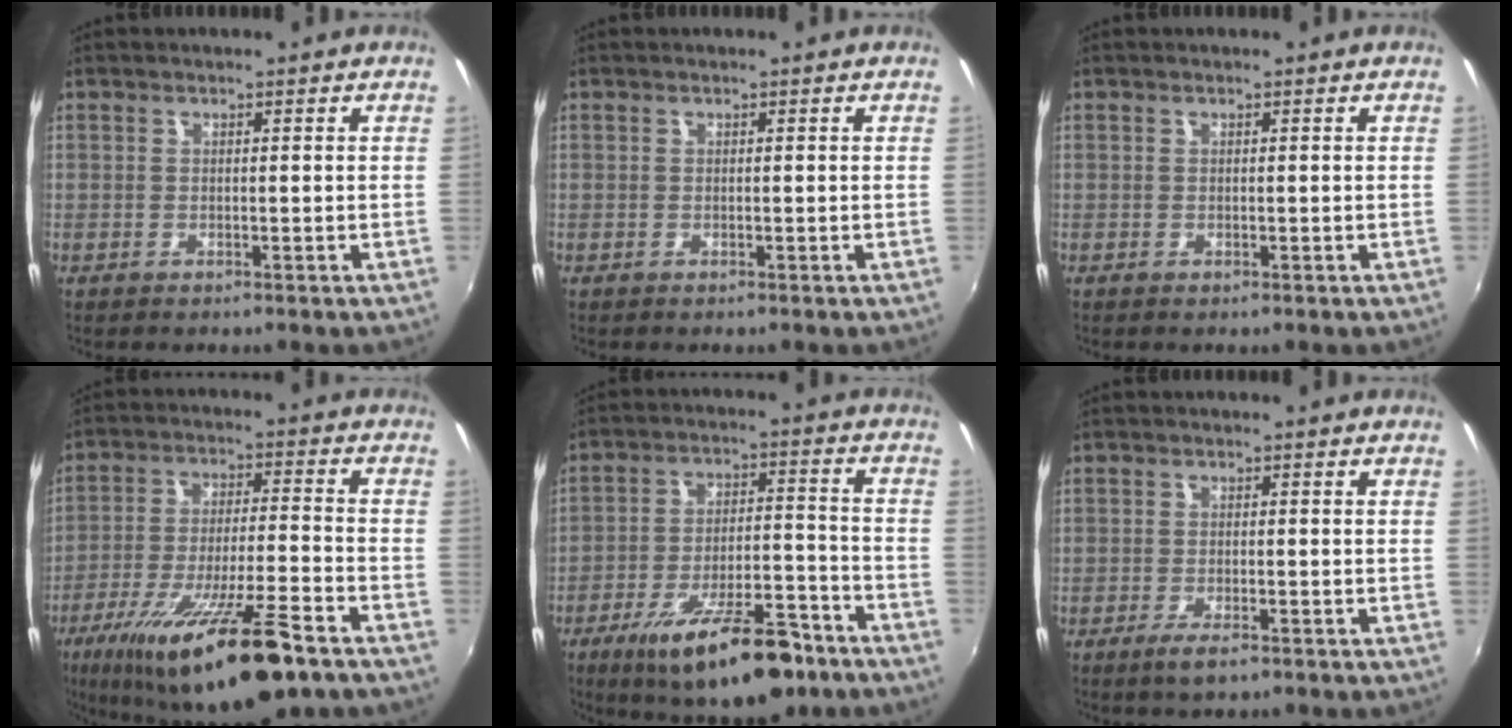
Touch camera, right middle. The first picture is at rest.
{"total": 0.0}
{"total": 0.0}
{"total": 21.4, "force": [-14.2, 3.2, 15.7], "torque": [-0.282, -0.045, -0.230]}
{"total": 18.2, "force": [-12.4, 5.5, 12.2], "torque": [-0.203, -0.012, -0.181]}
{"total": 3.4, "force": [-2.1, 0.9, 2.4], "torque": [-0.056, -0.011, -0.041]}